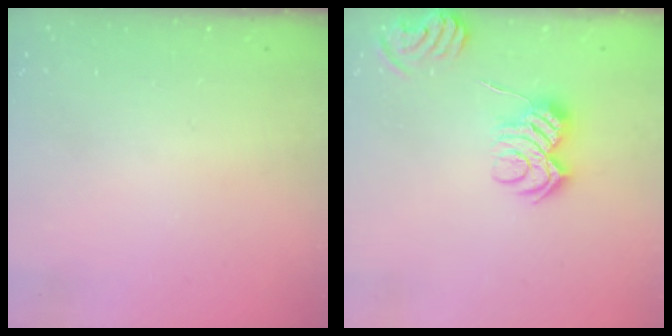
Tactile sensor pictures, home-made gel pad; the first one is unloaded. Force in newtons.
{"total": 9.6, "press": 9.6, "slide": 0.5}